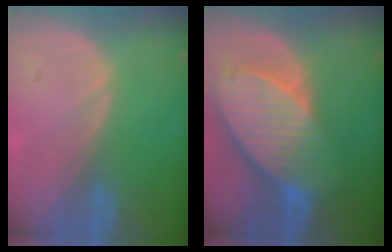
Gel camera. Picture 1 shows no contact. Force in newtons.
{"total": 10.2, "press": 8.8, "slide": 5.0}